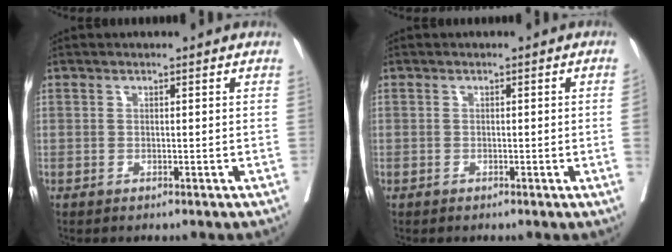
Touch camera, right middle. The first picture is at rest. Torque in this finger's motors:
{"motor_torque": [1.08, -1.06, -0.05, -0.21]}